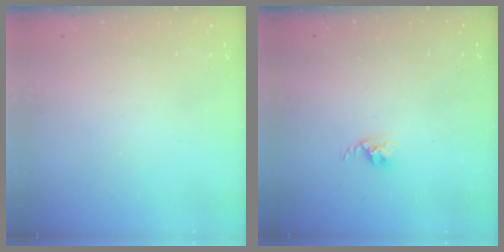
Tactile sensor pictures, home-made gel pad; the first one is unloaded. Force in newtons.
{"total": 2.6, "press": 2.6, "slide": 0.4}